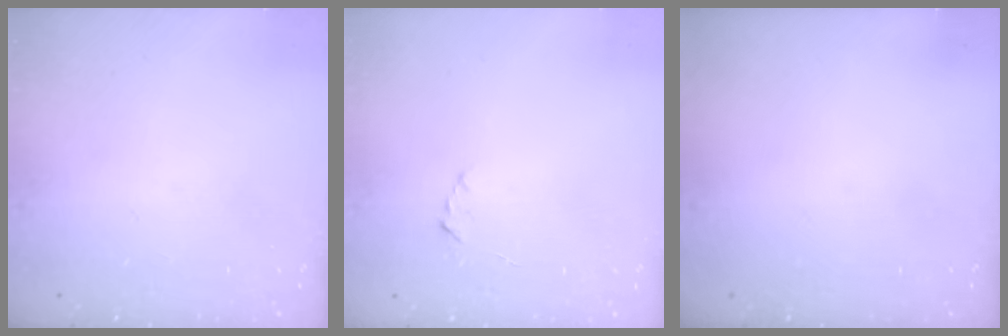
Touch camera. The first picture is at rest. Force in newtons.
{"total": 1.9, "press": 1.9, "slide": 0.2}
{"total": 0.0}